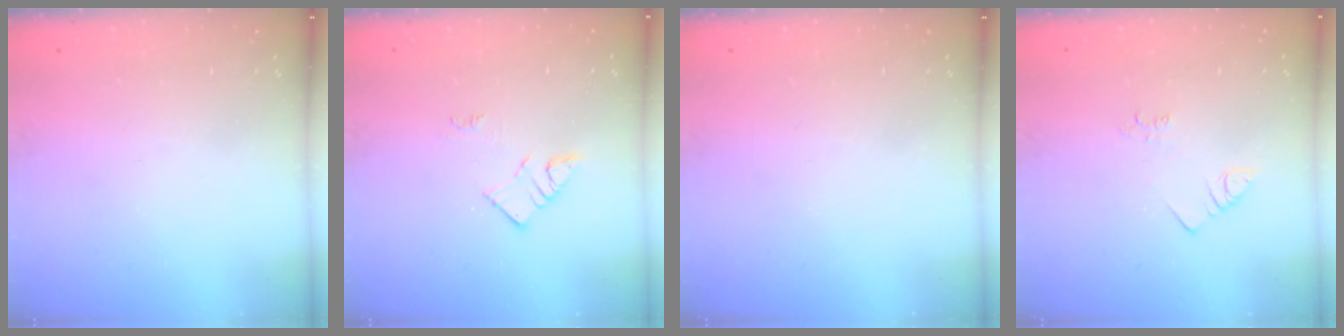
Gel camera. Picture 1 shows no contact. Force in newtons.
{"total": 4.6, "press": 4.6, "slide": 0.3}
{"total": 0.0}
{"total": 2.5, "press": 2.5, "slide": 0.5}